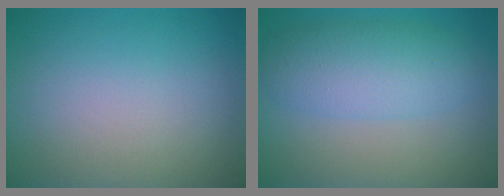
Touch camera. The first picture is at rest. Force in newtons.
{"total": 5.1, "press": 5.1, "slide": 0.1}